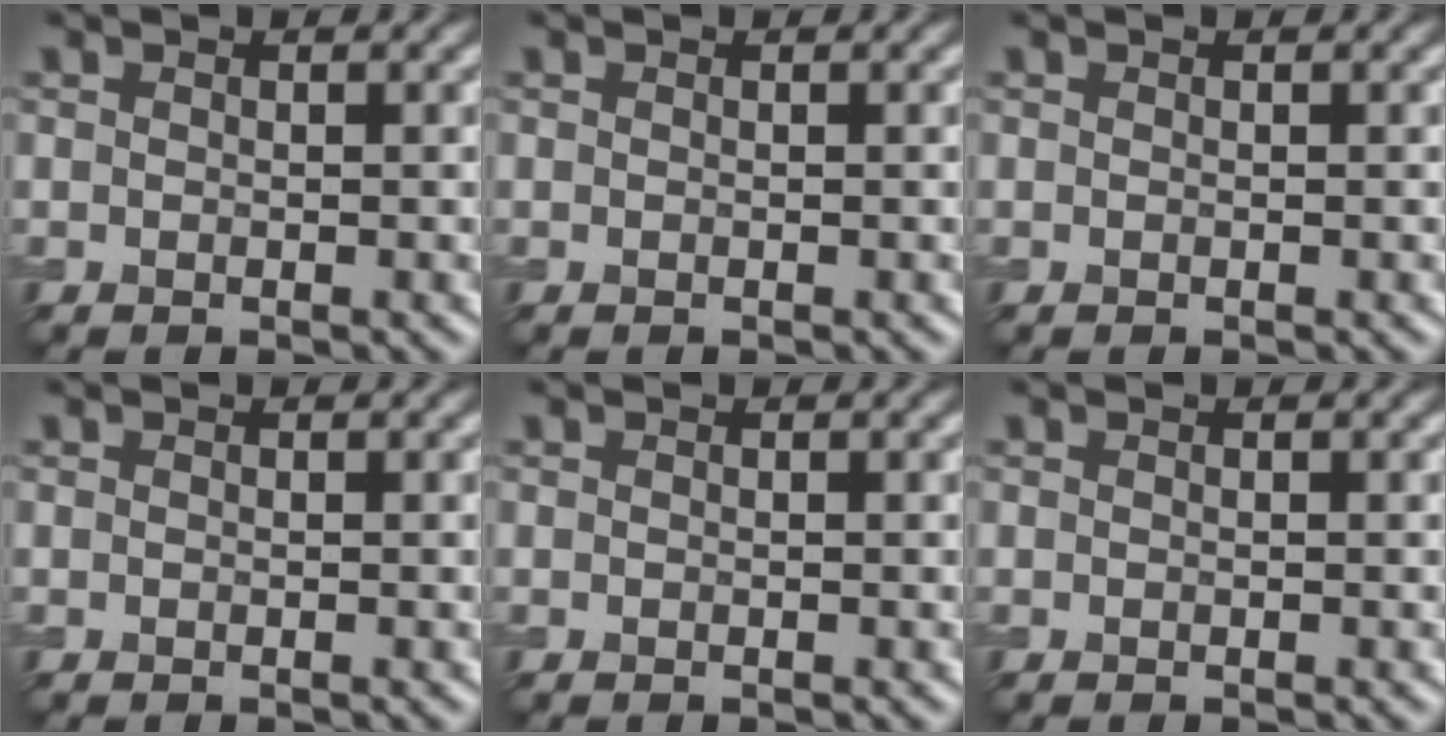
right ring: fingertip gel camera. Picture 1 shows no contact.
{"total": 0.0}
{"total": 0.0}
{"total": 0.0}
{"total": 0.0}
{"total": 0.0}